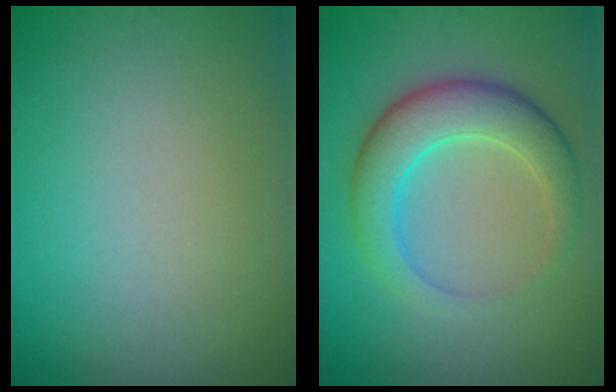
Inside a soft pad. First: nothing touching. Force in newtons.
{"total": 5.4, "press": 5.4, "slide": 0.2}